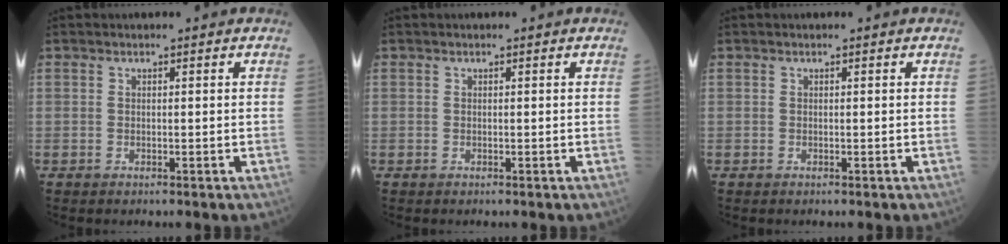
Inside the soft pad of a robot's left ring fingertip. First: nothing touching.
{"total": 0.0}
{"total": 0.0}